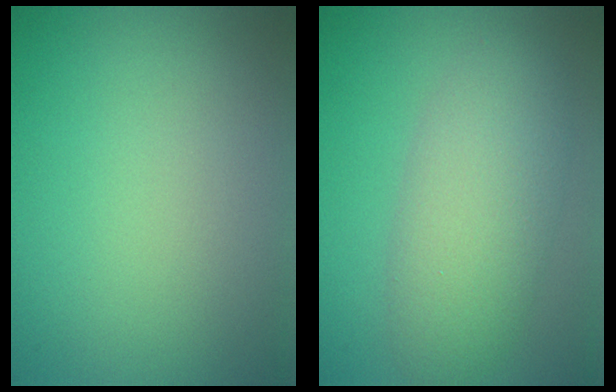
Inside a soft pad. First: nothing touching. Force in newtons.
{"total": 5.2, "press": 5.2, "slide": 0.1}